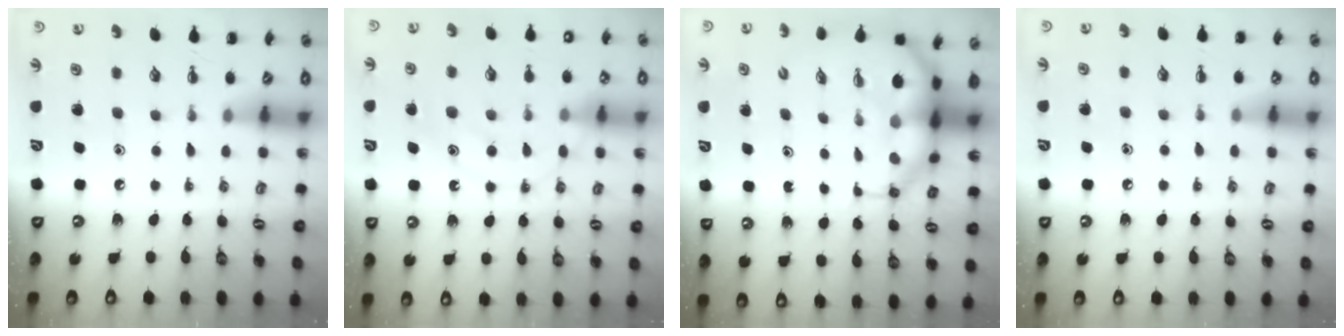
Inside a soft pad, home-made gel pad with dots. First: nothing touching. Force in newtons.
{"total": 12.8, "press": 12.8, "slide": 0.7}
{"total": 8.0, "press": 7.7, "slide": 2.1}
{"total": 5.3, "press": 5.0, "slide": 1.7}